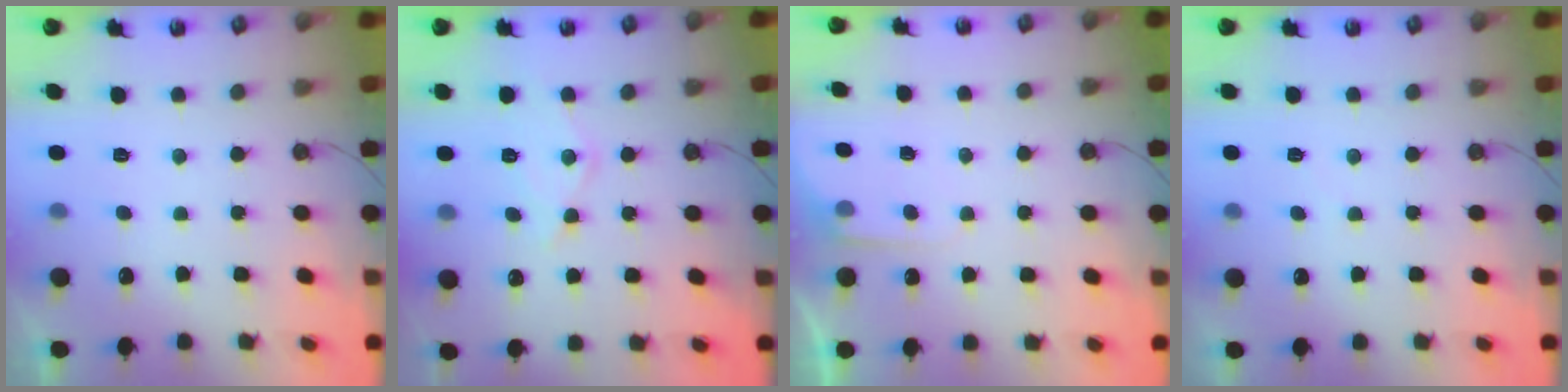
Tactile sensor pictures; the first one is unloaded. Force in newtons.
{"total": 10.8, "press": 10.7, "slide": 0.9}
{"total": 4.5, "press": 4.4, "slide": 0.6}
{"total": 2.0, "press": 2.0, "slide": 0.3}